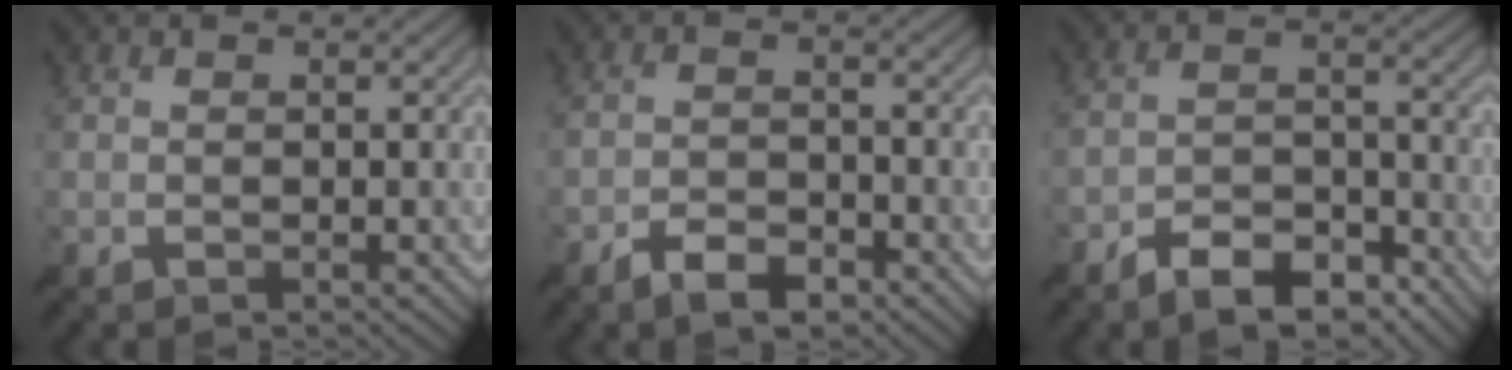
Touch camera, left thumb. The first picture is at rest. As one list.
[{"total": 4.0, "force": [-3.0, 1.5, 2.2], "torque": [-0.042, -0.001, -0.055]}, {"total": 7.5, "force": [-5.9, 3.0, 3.6], "torque": [-0.057, -0.001, -0.110]}]